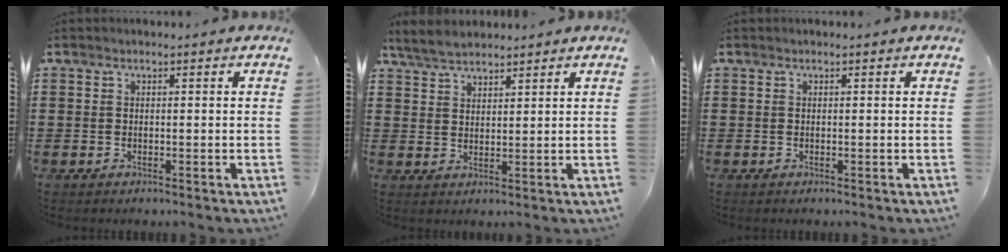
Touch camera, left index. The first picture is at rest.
{"total": 4.2, "force": [3.8, 1.3, 1.2], "torque": [-0.037, -0.003, 0.071]}
{"total": 0.0}